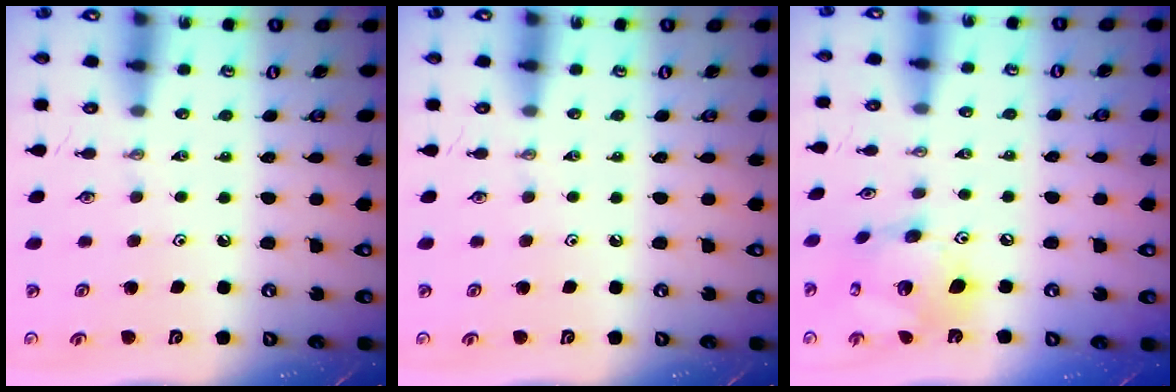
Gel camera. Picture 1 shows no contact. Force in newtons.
{"total": 0.0}
{"total": 15.5, "press": 15.4, "slide": 1.7}